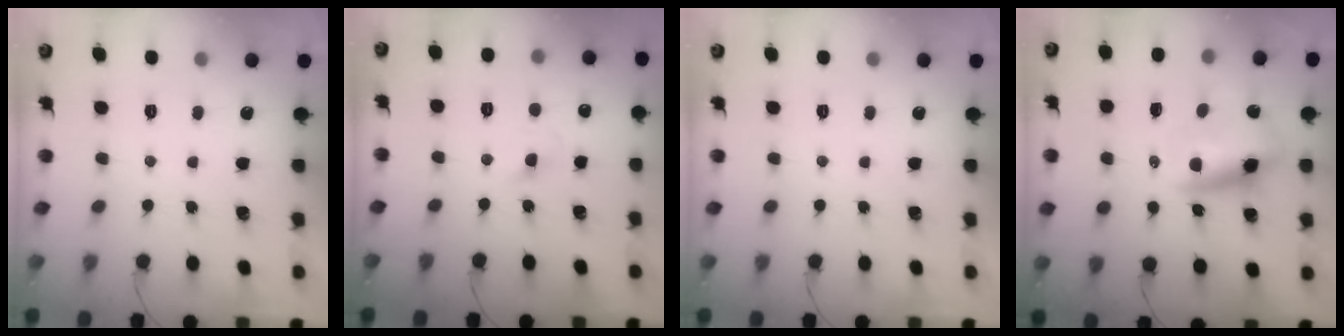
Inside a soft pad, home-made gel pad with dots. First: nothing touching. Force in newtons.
{"total": 3.4, "press": 3.2, "slide": 1.1}
{"total": 0.0}
{"total": 9.0, "press": 8.7, "slide": 2.5}